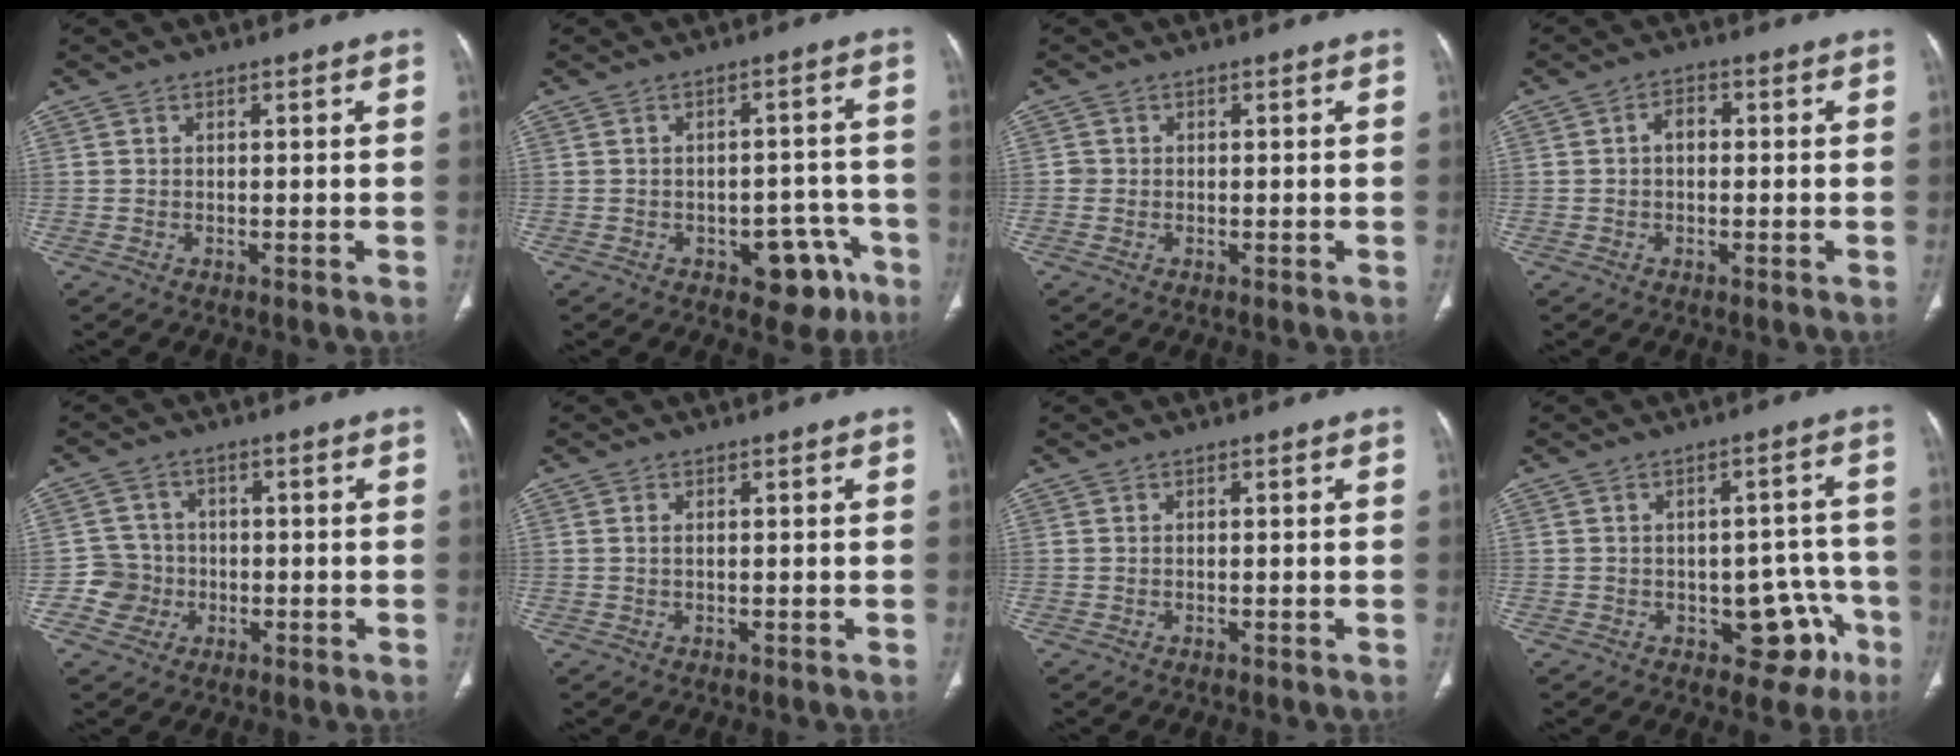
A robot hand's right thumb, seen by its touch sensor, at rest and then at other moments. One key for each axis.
{"total": 8.6, "fx": -4.4, "fy": 5.1, "fz": 5.4, "tx": -0.028, "ty": 0.036, "tz": -0.047}
{"total": 1.4, "fx": -0.2, "fy": 1.4, "fz": 0.1, "tx": 0.008, "ty": 0.006, "tz": -0.006}
{"total": 2.7, "fx": -0.1, "fy": 1.9, "fz": 1.9, "tx": -0.019, "ty": 0.014, "tz": -0.007}
{"total": 5.0, "fx": -1.3, "fy": 4.8, "fz": 0.2, "tx": 0.028, "ty": 0.015, "tz": -0.029}
{"total": 0.5, "fx": 0.1, "fy": 0.2, "fz": 0.5, "tx": -0.012, "ty": 0.002, "tz": 0.001}
{"total": 0.0}
{"total": 9.8, "fx": -4.2, "fy": 6.3, "fz": 6.3, "tx": -0.027, "ty": 0.035, "tz": -0.044}